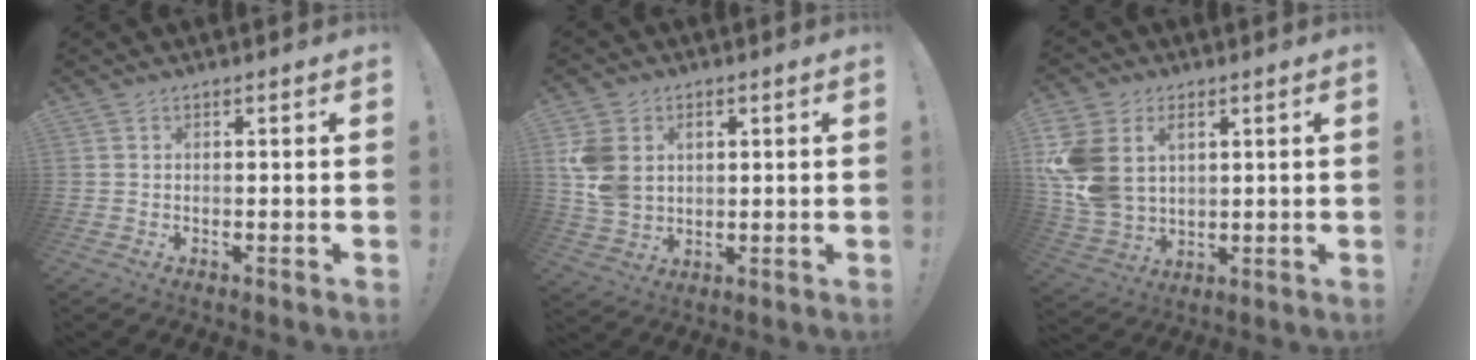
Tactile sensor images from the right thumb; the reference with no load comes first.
{"total": 10.3, "force": [3.1, 8.2, 5.4], "torque": [-0.104, -0.009, 0.062]}
{"total": 13.4, "force": [4.6, 10.2, 7.4], "torque": [-0.156, -0.027, 0.091]}